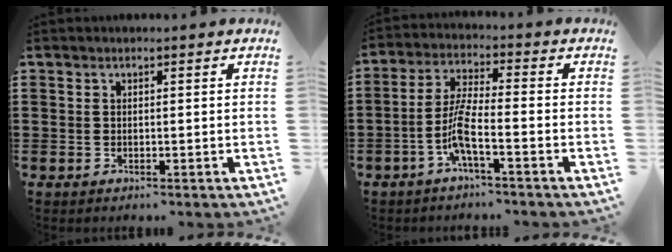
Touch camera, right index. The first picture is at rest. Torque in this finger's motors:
{"motor_torque": [0.58, 0.27, 0.68, 0.19]}